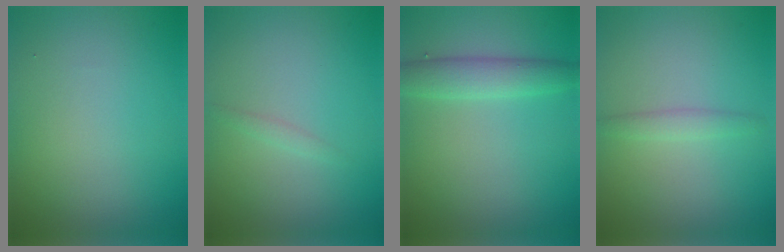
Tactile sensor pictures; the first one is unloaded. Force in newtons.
{"total": 0.7, "press": 0.7, "slide": 0.0}
{"total": 3.2, "press": 3.2, "slide": 0.2}
{"total": 1.4, "press": 1.4, "slide": 0.0}